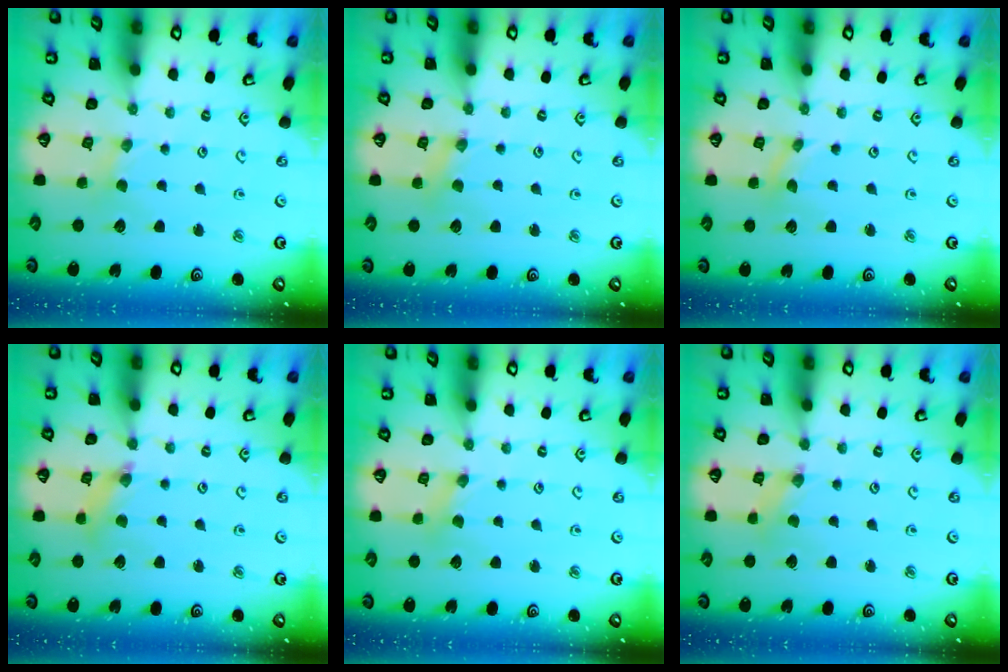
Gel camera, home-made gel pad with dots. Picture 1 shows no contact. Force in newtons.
{"total": 2.7, "press": 2.6, "slide": 0.5}
{"total": 0.0}
{"total": 3.3, "press": 3.3, "slide": 0.4}
{"total": 1.8, "press": 1.7, "slide": 0.3}
{"total": 1.4, "press": 1.3, "slide": 0.3}